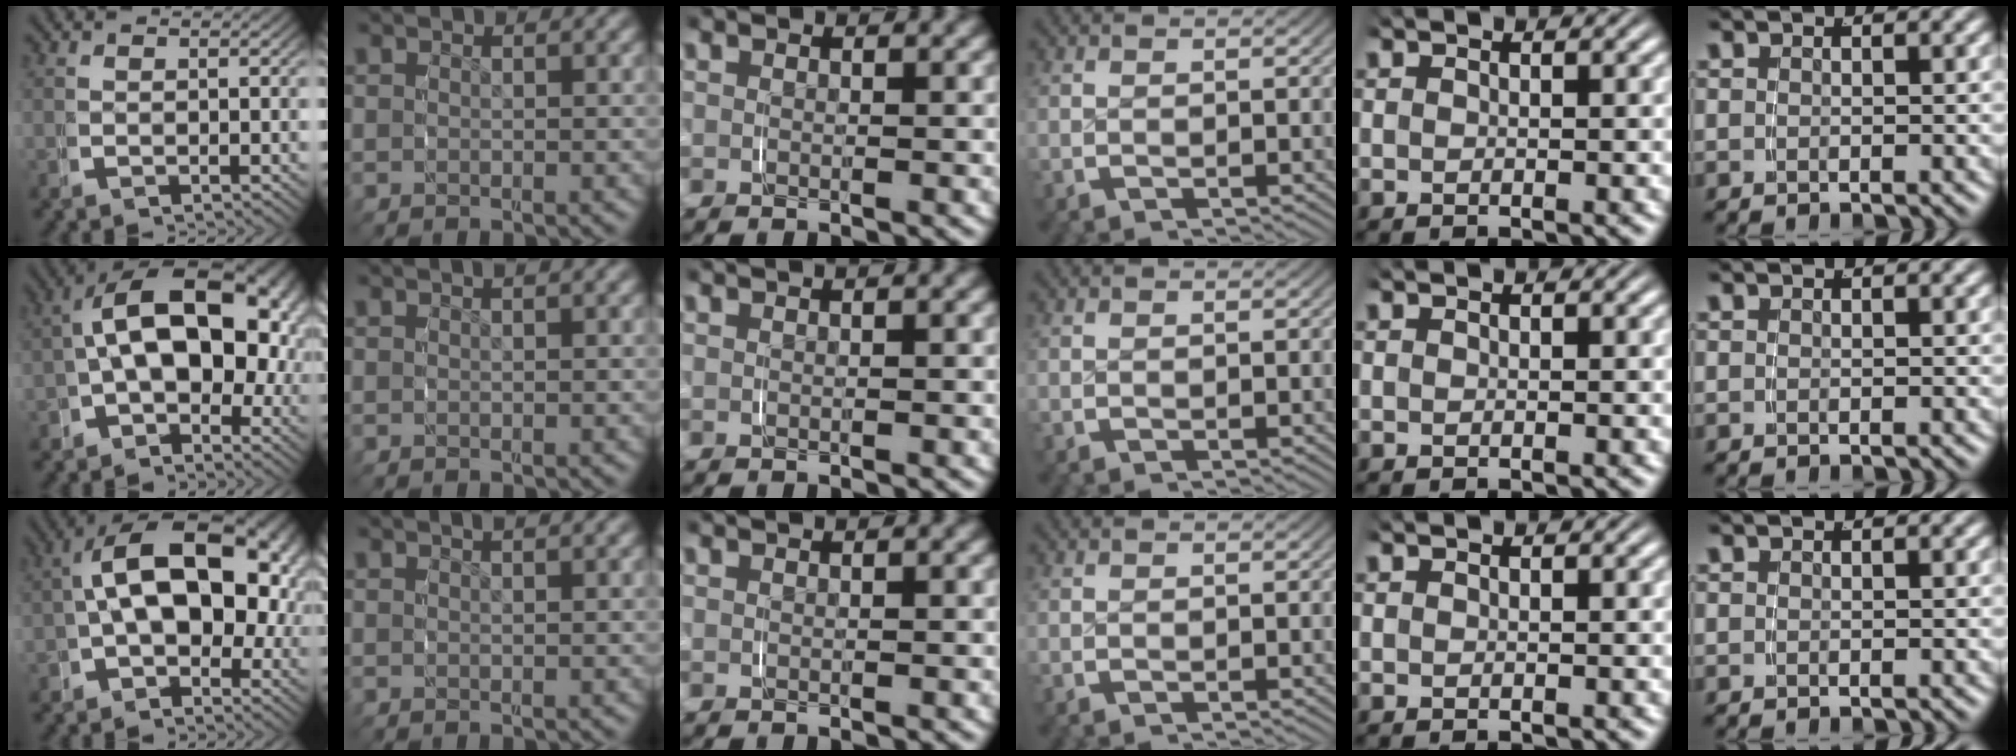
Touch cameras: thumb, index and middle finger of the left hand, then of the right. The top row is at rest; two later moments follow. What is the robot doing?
{"motion": "grasp_and_lifting", "object": "paper plate"}